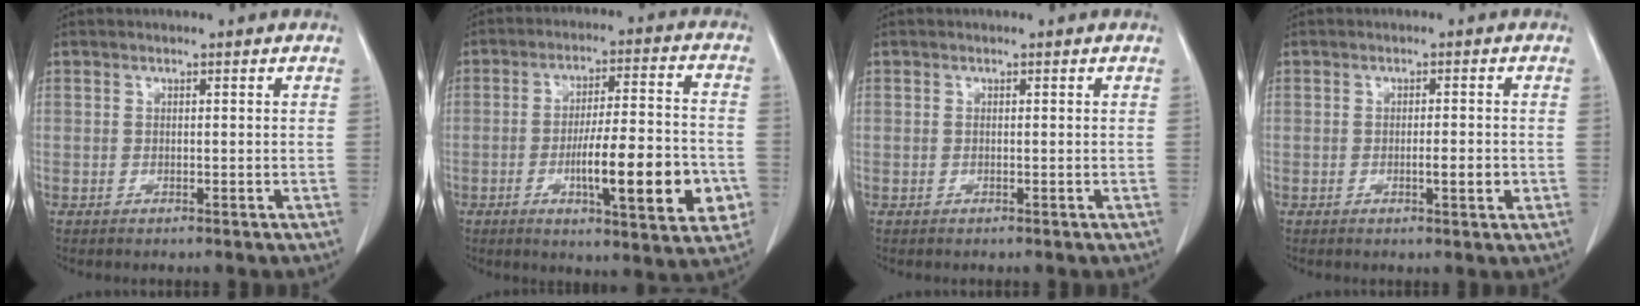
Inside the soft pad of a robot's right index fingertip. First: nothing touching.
{"total": 15.9, "force": [-4.6, 2.7, 15.0], "torque": [-0.213, 0.002, -0.064]}
{"total": 0.0}
{"total": 2.8, "force": [-0.6, 0.5, 2.7], "torque": [-0.046, -0.002, -0.008]}